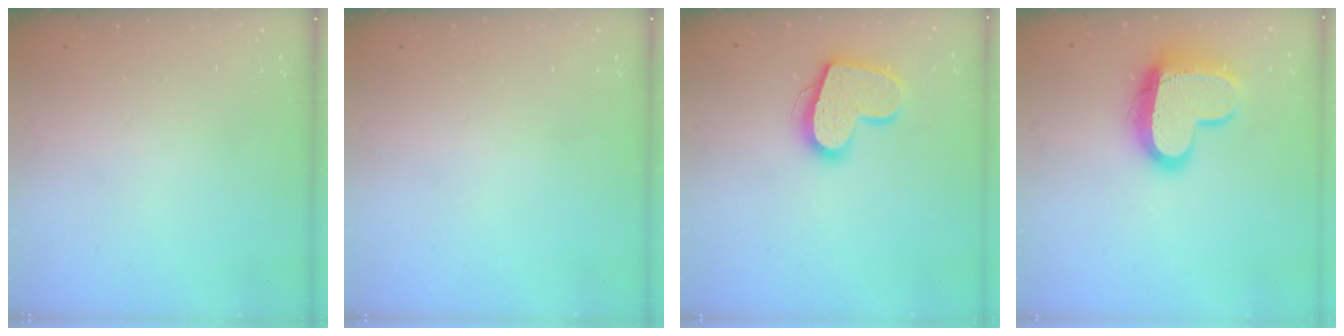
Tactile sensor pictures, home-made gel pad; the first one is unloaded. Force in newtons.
{"total": 0.0}
{"total": 16.5, "press": 16.4, "slide": 1.2}
{"total": 16.2, "press": 16.2, "slide": 1.4}